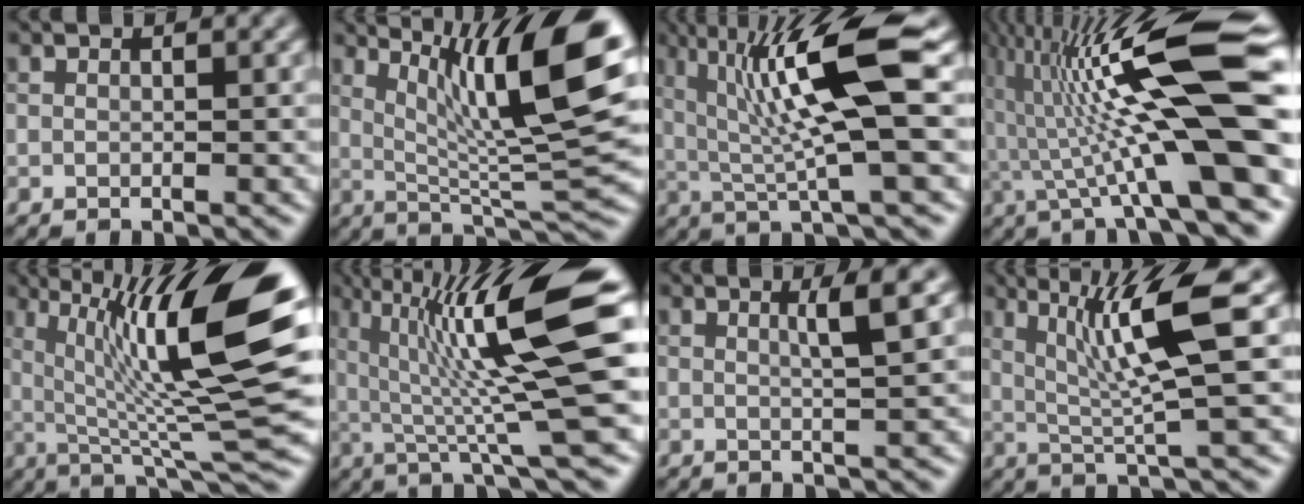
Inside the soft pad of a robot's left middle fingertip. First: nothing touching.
{"total": 12.4, "force": [4.3, 2.2, 11.4], "torque": [-0.172, 0.006, 0.076]}
{"total": 9.7, "force": [2.3, 1.6, 9.3], "torque": [-0.154, -0.004, 0.043]}
{"total": 14.5, "force": [-0.1, 2.2, 14.4], "torque": [-0.236, 0.031, -0.002]}
{"total": 13.5, "force": [3.4, 2.5, 12.9], "torque": [-0.198, 0.017, 0.061]}
{"total": 13.3, "force": [2.6, 1.6, 13.0], "torque": [-0.194, 0.012, 0.046]}
{"total": 2.7, "force": [1.0, 0.4, 2.5], "torque": [-0.033, 0.007, 0.013]}
{"total": 7.3, "force": [2.1, 0.8, 6.9], "torque": [-0.132, 0.004, 0.039]}